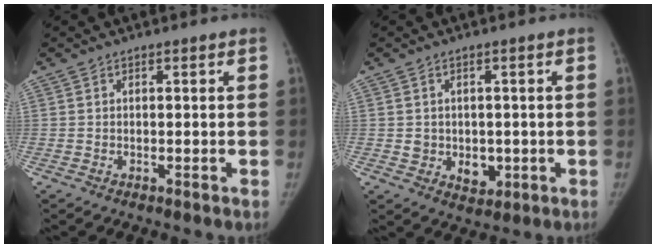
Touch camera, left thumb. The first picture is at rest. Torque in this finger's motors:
{"motor_torque": [0.17, 0.86, 0.30, 0.30, 0.00]}